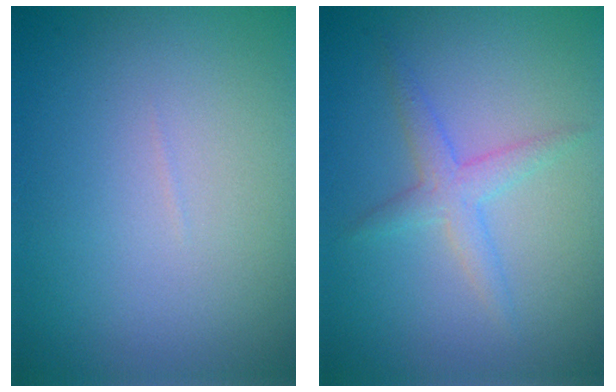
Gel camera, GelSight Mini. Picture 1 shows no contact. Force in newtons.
{"total": 2.2, "press": 2.2, "slide": 0.1}